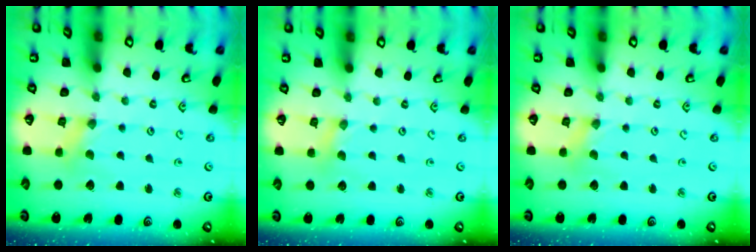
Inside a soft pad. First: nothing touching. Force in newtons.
{"total": 0.5, "press": 0.5, "slide": 0.1}
{"total": 0.0}